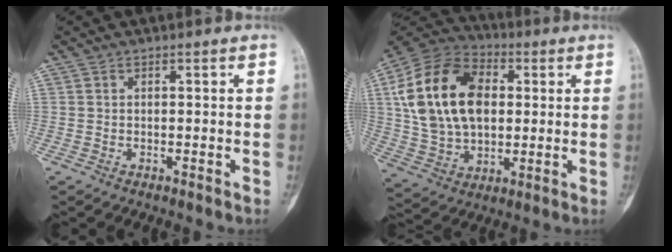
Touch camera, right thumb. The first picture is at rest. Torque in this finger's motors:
{"motor_torque": [-0.79, 2.22, 2.17, 0.60, 0.57]}